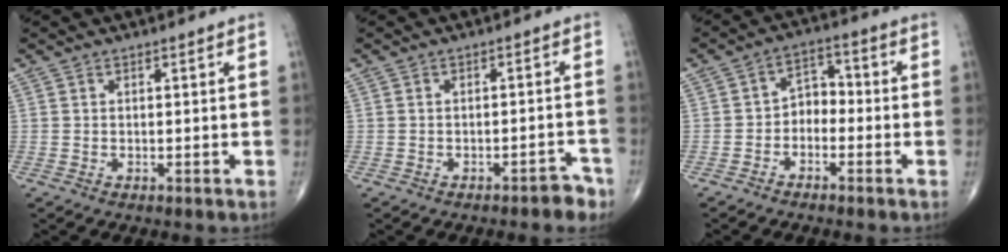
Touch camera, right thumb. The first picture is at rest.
{"total": 3.5, "force": [-2.6, 1.2, 2.0], "torque": [-0.015, 0.025, -0.030]}
{"total": 4.9, "force": [-1.8, 3.5, 2.8], "torque": [-0.025, 0.033, -0.047]}